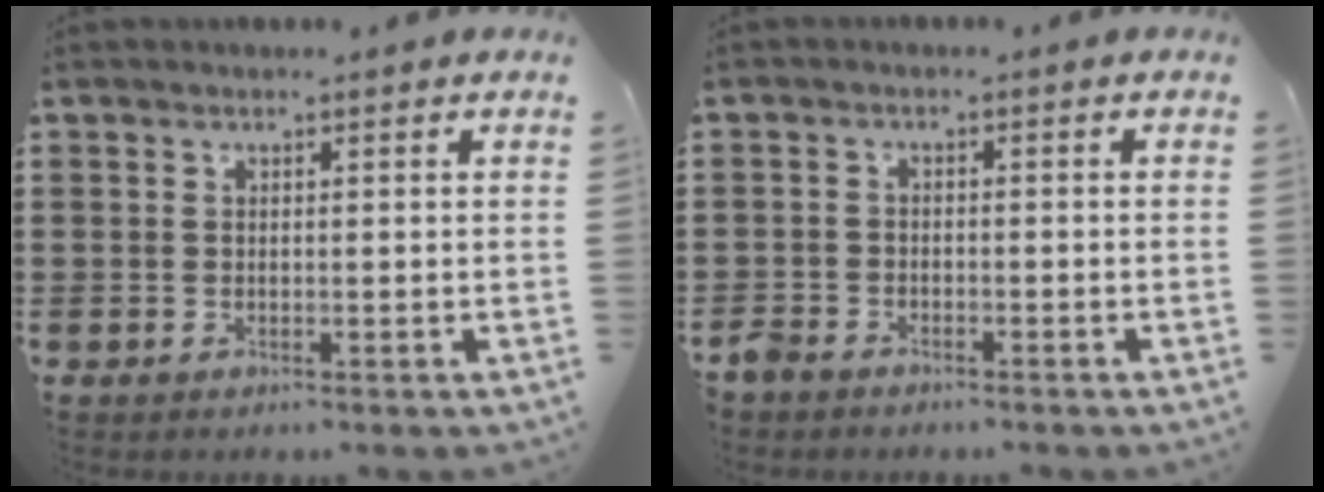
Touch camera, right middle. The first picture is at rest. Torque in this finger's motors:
{"motor_torque": [0.11, -0.04, 0.04, 0.04]}